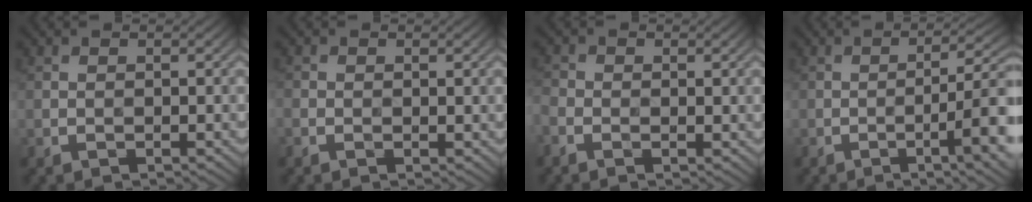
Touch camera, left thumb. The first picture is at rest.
{"total": 1.0, "force": [-0.1, 0.8, 0.6], "torque": [-0.011, -0.004, -0.004]}
{"total": 2.1, "force": [-0.8, 1.5, 1.3], "torque": [-0.037, -0.005, -0.023]}
{"total": 7.7, "force": [-1.5, 1.6, 7.4], "torque": [-0.113, 0.008, -0.023]}